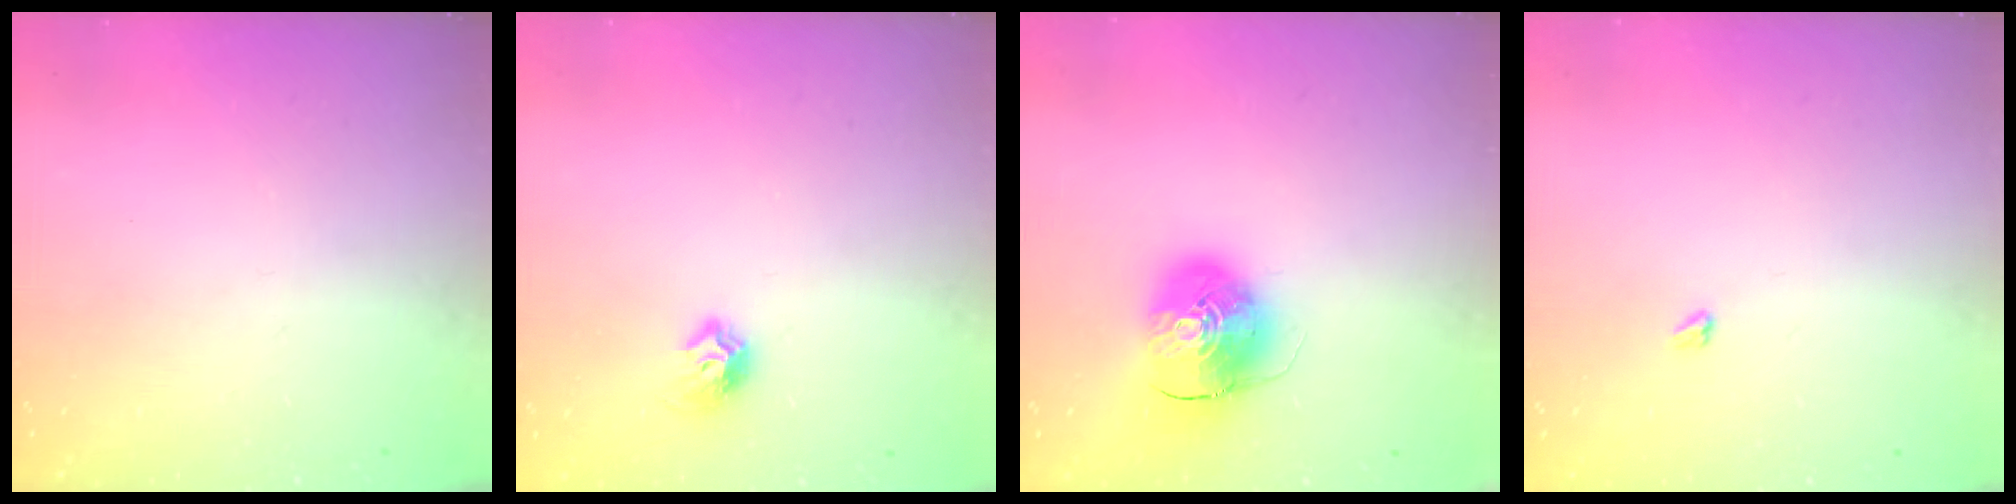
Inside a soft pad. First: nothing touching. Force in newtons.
{"total": 7.7, "press": 7.7, "slide": 1.0}
{"total": 10.0, "press": 9.8, "slide": 1.6}
{"total": 2.4, "press": 2.4, "slide": 0.4}